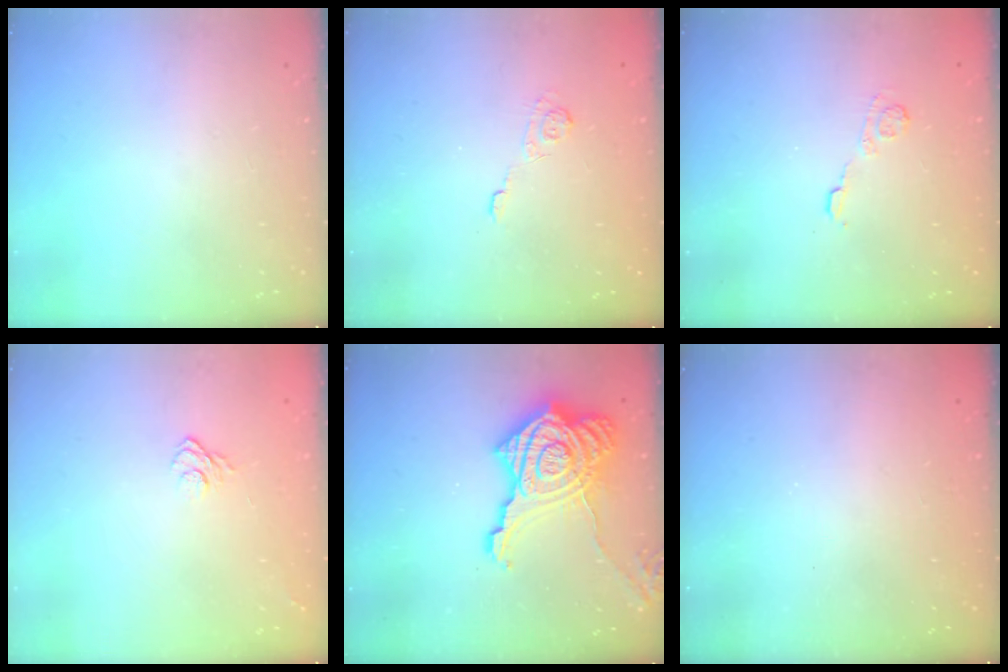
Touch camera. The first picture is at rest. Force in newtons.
{"total": 3.0, "press": 2.6, "slide": 1.4}
{"total": 5.0, "press": 4.8, "slide": 1.4}
{"total": 7.4, "press": 7.3, "slide": 1.2}
{"total": 25.7, "press": 25.5, "slide": 2.7}
{"total": 2.3, "press": 2.2, "slide": 0.7}